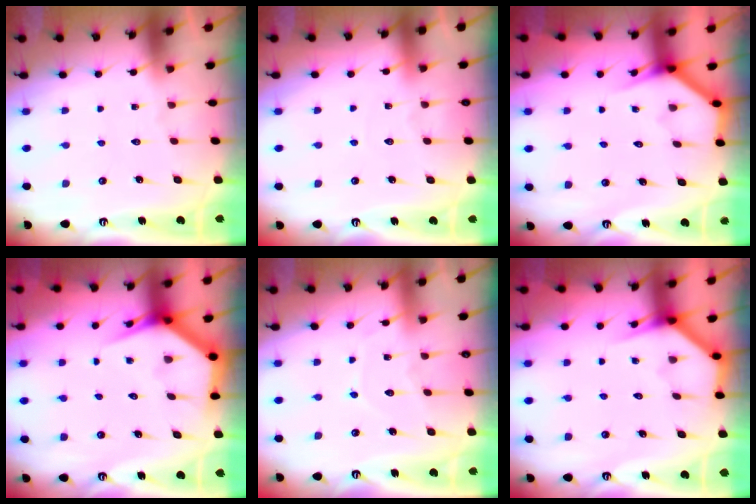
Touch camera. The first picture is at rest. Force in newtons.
{"total": 2.7, "press": 2.7, "slide": 0.3}
{"total": 3.6, "press": 3.6, "slide": 0.3}
{"total": 4.2, "press": 4.2, "slide": 0.4}
{"total": 6.2, "press": 6.1, "slide": 0.7}
{"total": 3.8, "press": 3.8, "slide": 0.2}